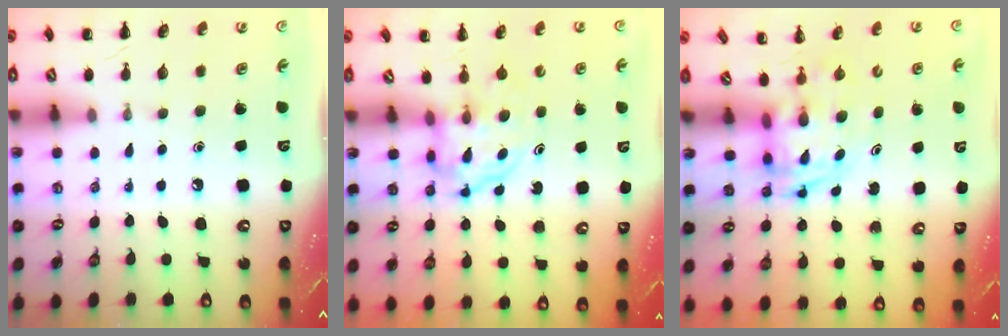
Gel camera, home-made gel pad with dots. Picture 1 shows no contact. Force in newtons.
{"total": 3.8, "press": 3.8, "slide": 0.2}
{"total": 2.7, "press": 2.7, "slide": 0.5}